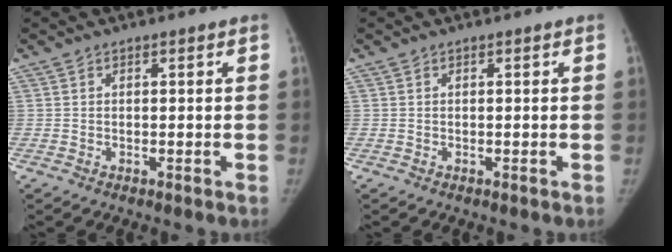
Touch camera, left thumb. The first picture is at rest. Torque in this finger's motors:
{"motor_torque": [0.05, 0.00, 0.16, -0.16, 0.01]}